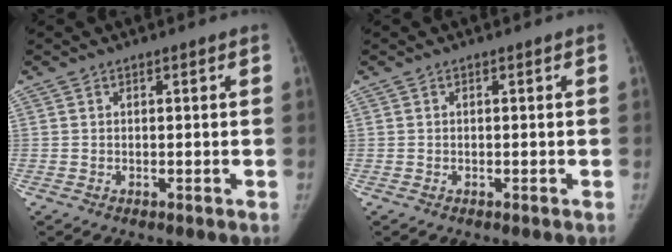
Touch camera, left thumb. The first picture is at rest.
{"total": 0.0}